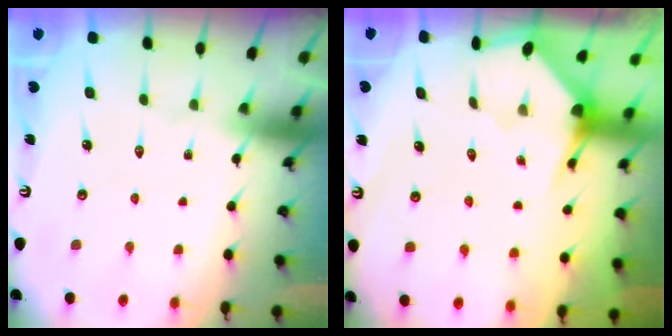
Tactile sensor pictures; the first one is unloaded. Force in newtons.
{"total": 3.2, "press": 3.2, "slide": 0.3}